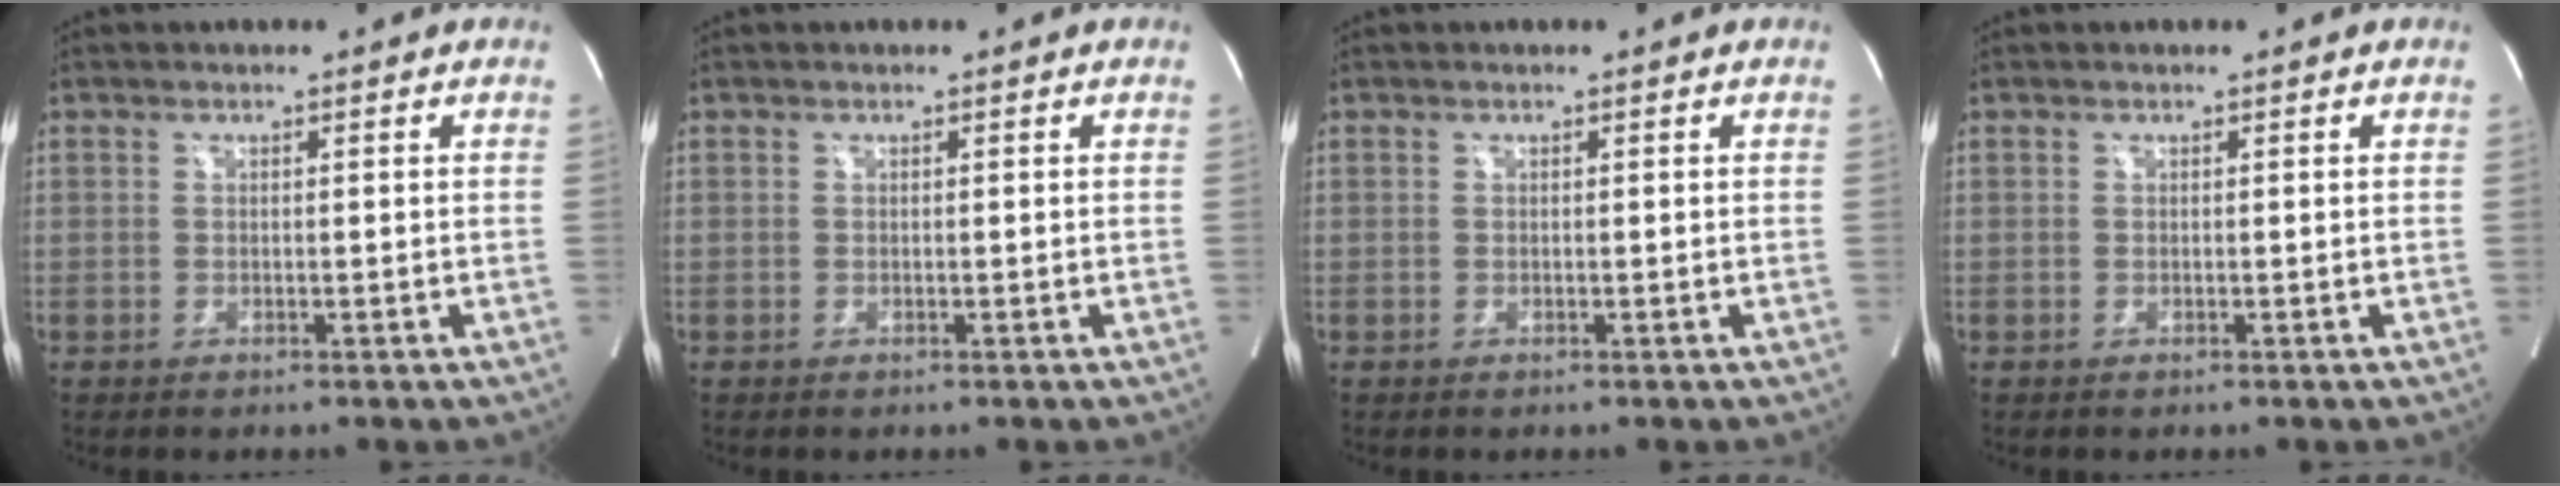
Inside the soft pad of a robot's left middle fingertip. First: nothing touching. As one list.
[{"total": 0.0}, {"total": 0.0}, {"total": 0.0}]